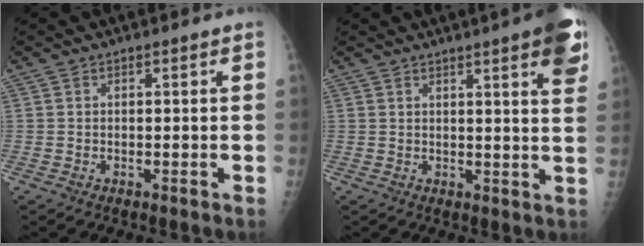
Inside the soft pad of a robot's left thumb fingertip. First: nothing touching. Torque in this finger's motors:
{"motor_torque": [2.60, 1.79, 1.49, -0.87, 0.29]}